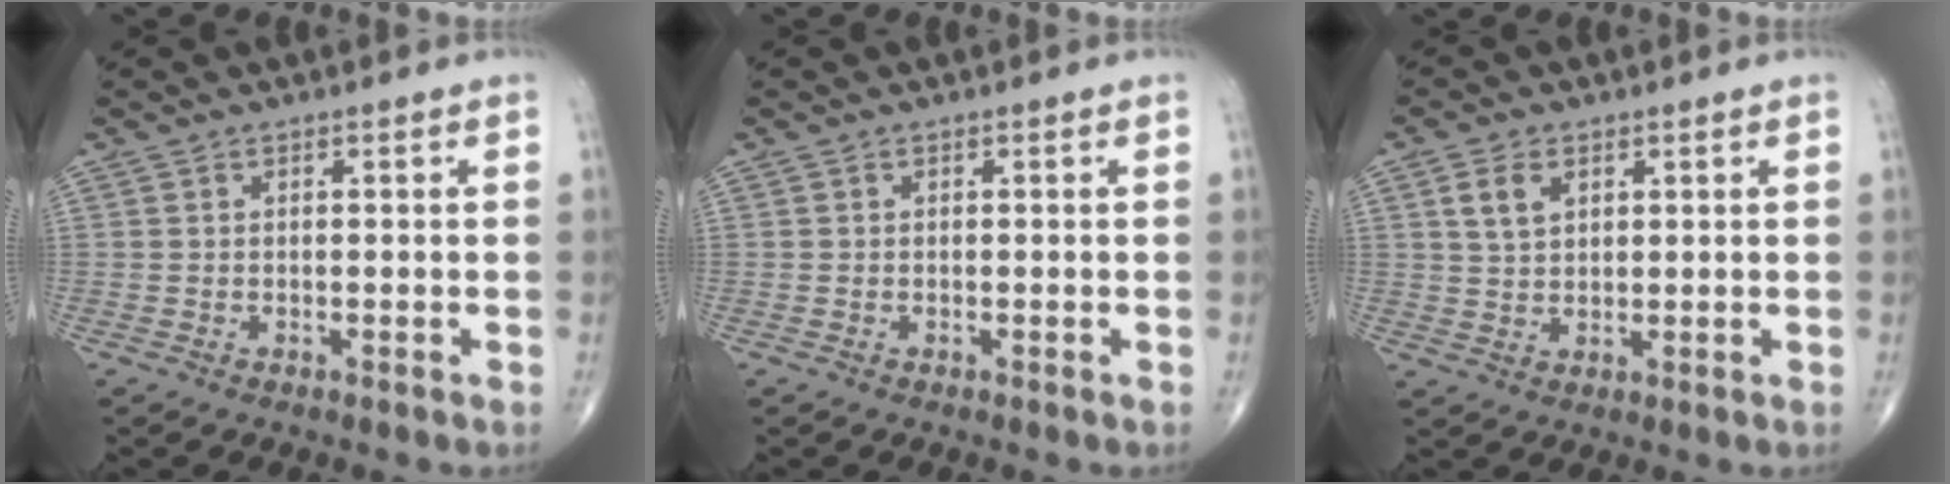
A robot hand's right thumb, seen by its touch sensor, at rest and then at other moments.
{"total": 0.0}
{"total": 4.5, "force": [1.9, 3.0, 2.8], "torque": [-0.046, -0.006, 0.038]}